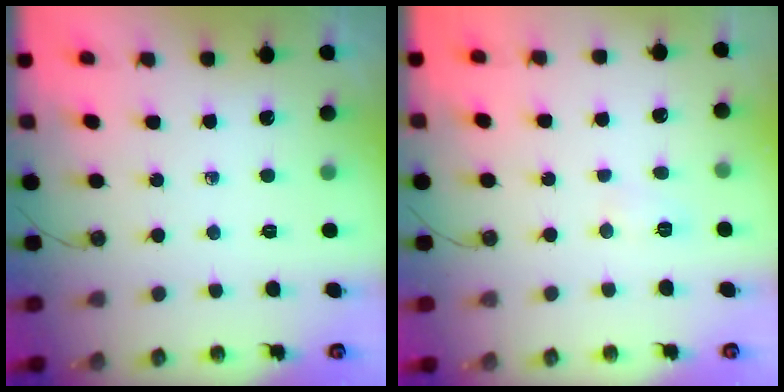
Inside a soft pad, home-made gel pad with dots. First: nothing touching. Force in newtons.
{"total": 3.8, "press": 3.7, "slide": 0.9}